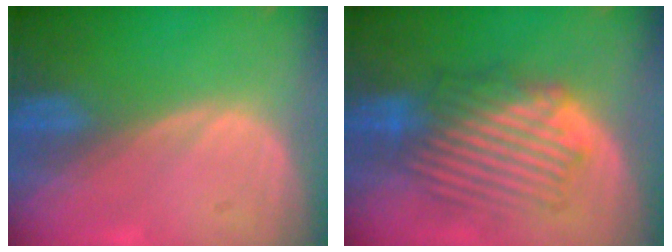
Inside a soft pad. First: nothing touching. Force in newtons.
{"total": 8.8, "press": 8.3, "slide": 2.8}